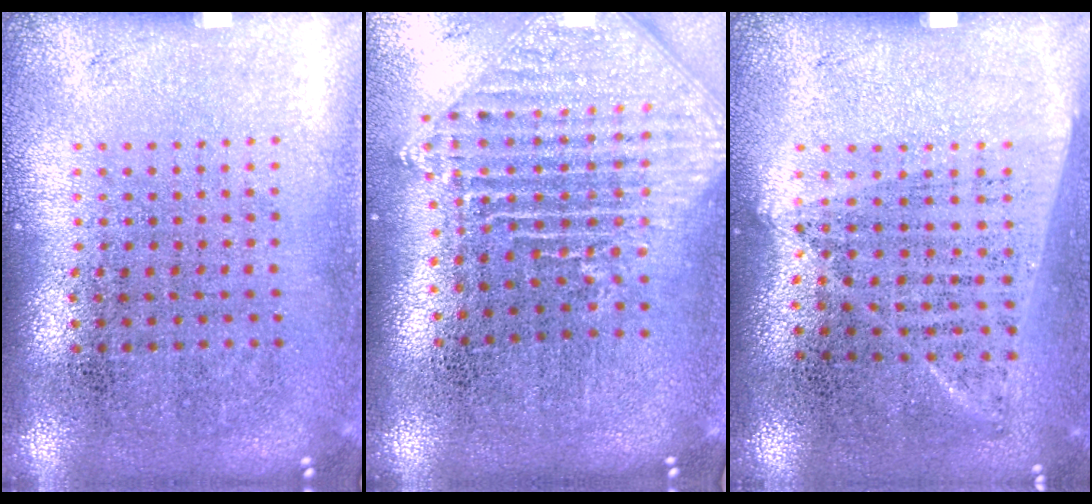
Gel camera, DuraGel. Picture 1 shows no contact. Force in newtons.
{"total": 2.2, "press": 1.8, "slide": 1.3}
{"total": 1.0, "press": 0.9, "slide": 0.5}